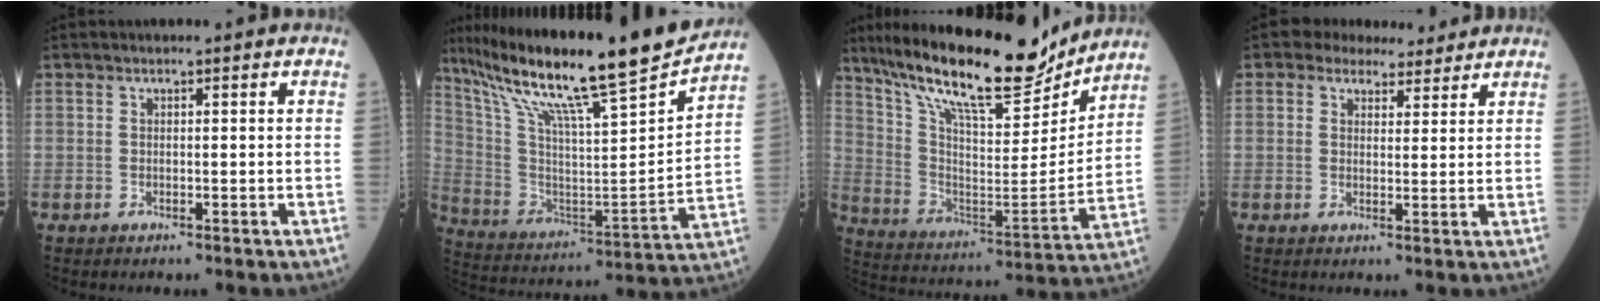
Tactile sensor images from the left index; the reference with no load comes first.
{"total": 25.2, "force": [20.6, 0.5, 14.6], "torque": [-0.263, -0.021, 0.339]}
{"total": 21.7, "force": [18.1, 4.5, 11.1], "torque": [-0.204, -0.010, 0.302]}
{"total": 5.8, "force": [4.9, 2.8, 1.2], "torque": [-0.014, 0.013, 0.066]}